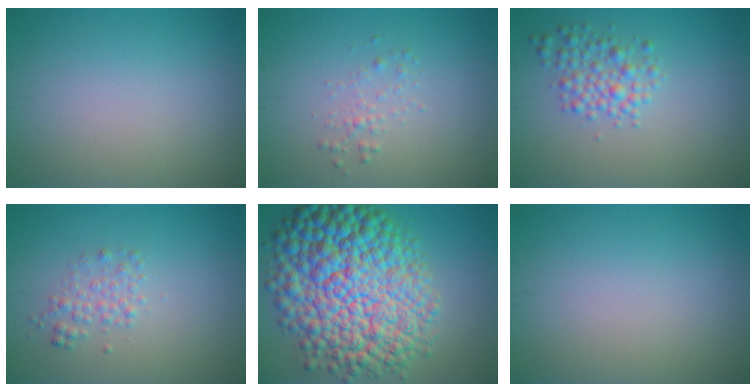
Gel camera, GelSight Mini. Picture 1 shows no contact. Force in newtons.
{"total": 1.1, "press": 1.1, "slide": 0.0}
{"total": 3.0, "press": 3.0, "slide": 0.1}
{"total": 1.8, "press": 1.8, "slide": 0.0}
{"total": 15.6, "press": 15.6, "slide": 0.2}
{"total": 0.0}